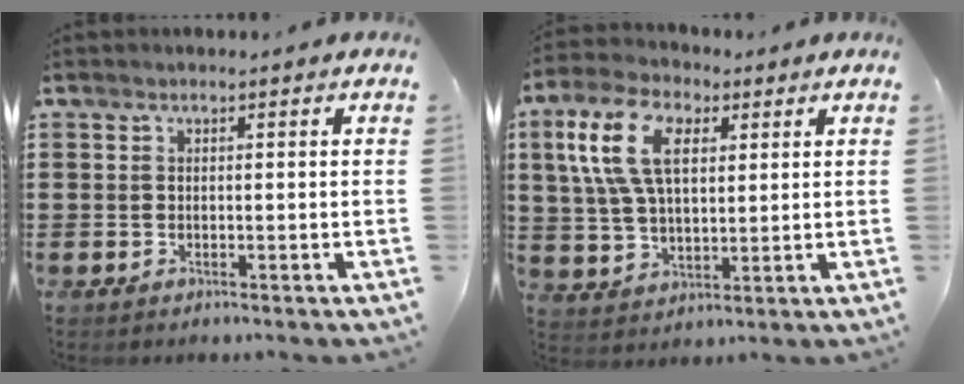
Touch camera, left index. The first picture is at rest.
{"total": 11.7, "force": [4.4, 6.4, 8.8], "torque": [-0.204, 0.015, 0.077]}